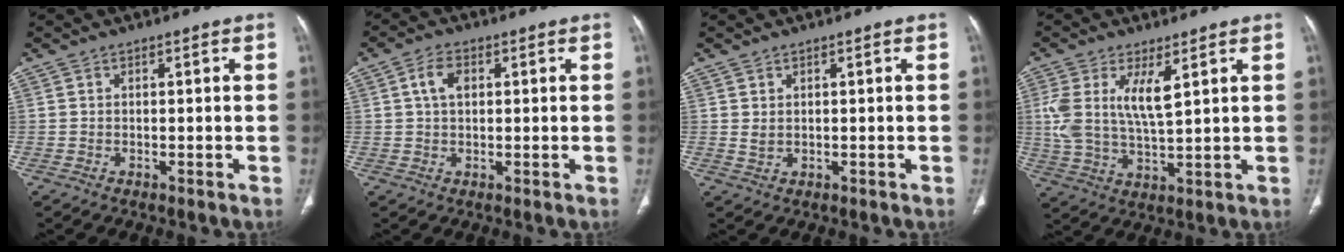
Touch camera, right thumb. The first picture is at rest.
{"total": 4.2, "force": [1.1, 2.6, 3.1], "torque": [-0.058, 0.007, 0.019]}
{"total": 1.3, "force": [0.4, 0.9, 0.8], "torque": [-0.011, -0.003, 0.014]}
{"total": 9.4, "force": [3.3, 3.3, 8.1], "torque": [-0.172, -0.016, 0.073]}